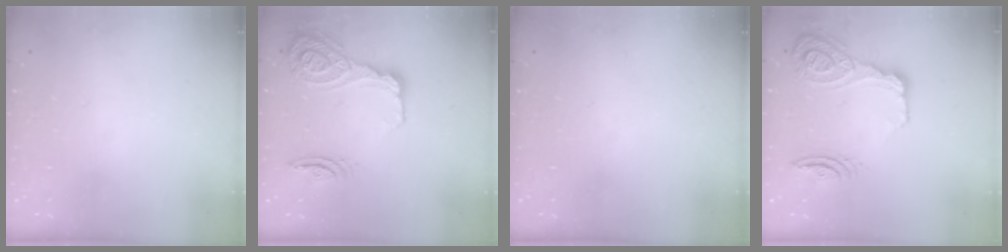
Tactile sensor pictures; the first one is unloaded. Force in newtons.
{"total": 17.9, "press": 17.6, "slide": 3.7}
{"total": 0.0}
{"total": 17.7, "press": 17.1, "slide": 4.4}